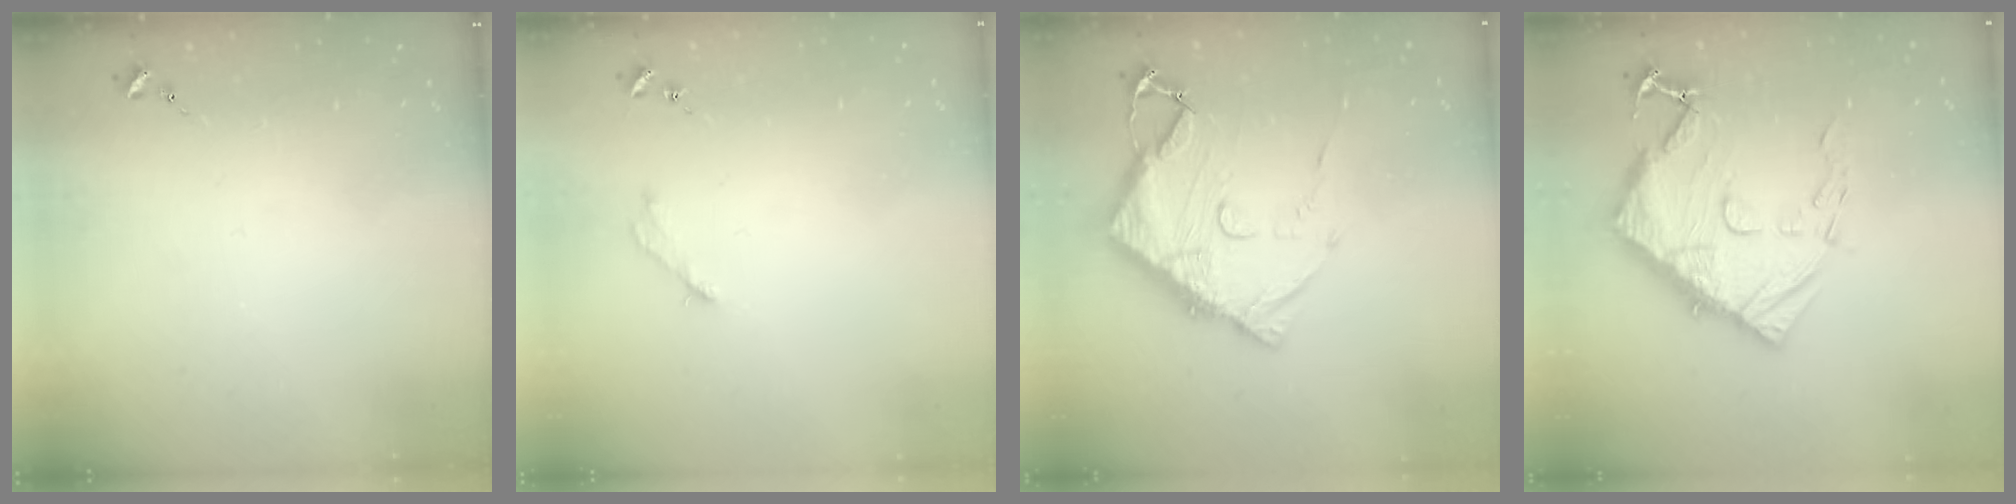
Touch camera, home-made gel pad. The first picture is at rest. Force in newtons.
{"total": 2.8, "press": 2.8, "slide": 0.4}
{"total": 14.3, "press": 14.2, "slide": 1.3}
{"total": 22.1, "press": 22.0, "slide": 2.0}